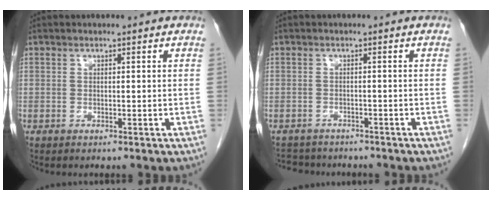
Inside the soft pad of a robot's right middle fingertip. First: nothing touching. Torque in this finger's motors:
{"motor_torque": [0.01, -0.01, 0.00, 0.00]}